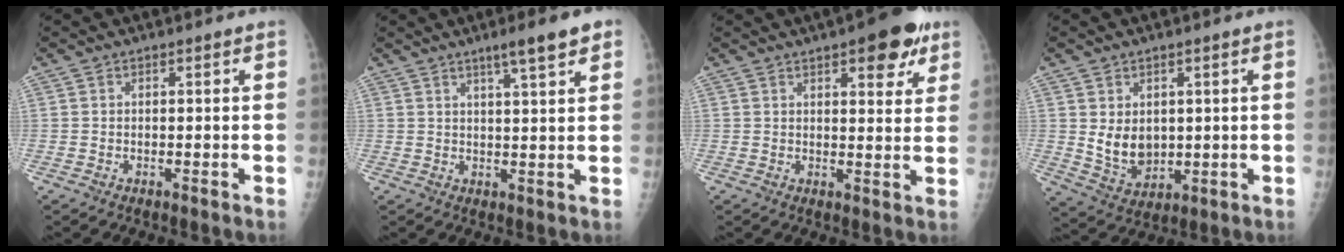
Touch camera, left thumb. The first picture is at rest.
{"total": 6.2, "force": [3.8, 0.6, 4.9], "torque": [-0.072, -0.013, 0.057]}
{"total": 9.4, "force": [5.2, 3.6, 7.0], "torque": [-0.059, -0.018, 0.061]}
{"total": 7.1, "force": [1.0, 5.3, 4.6], "torque": [-0.053, -0.019, 0.039]}